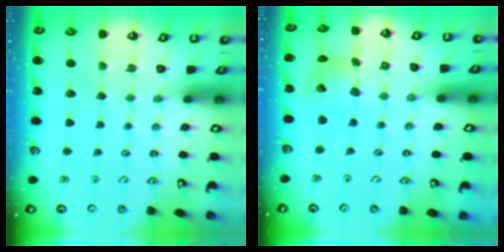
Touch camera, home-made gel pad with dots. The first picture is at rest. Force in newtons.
{"total": 8.5, "press": 8.5, "slide": 1.2}